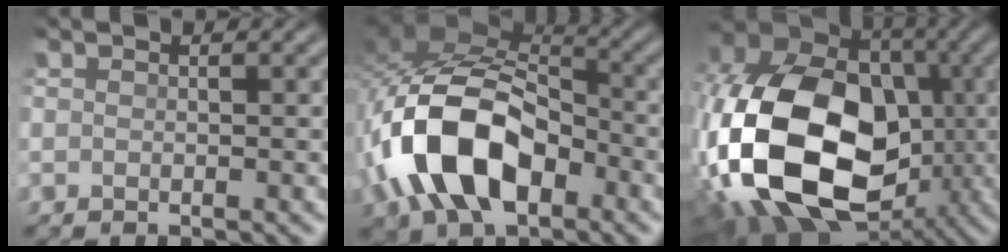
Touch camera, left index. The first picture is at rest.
{"total": 11.9, "force": [-4.0, 6.8, 8.9], "torque": [-0.190, 0.011, -0.078]}
{"total": 18.5, "force": [-3.8, 12.8, 12.8], "torque": [-0.277, -0.021, -0.069]}